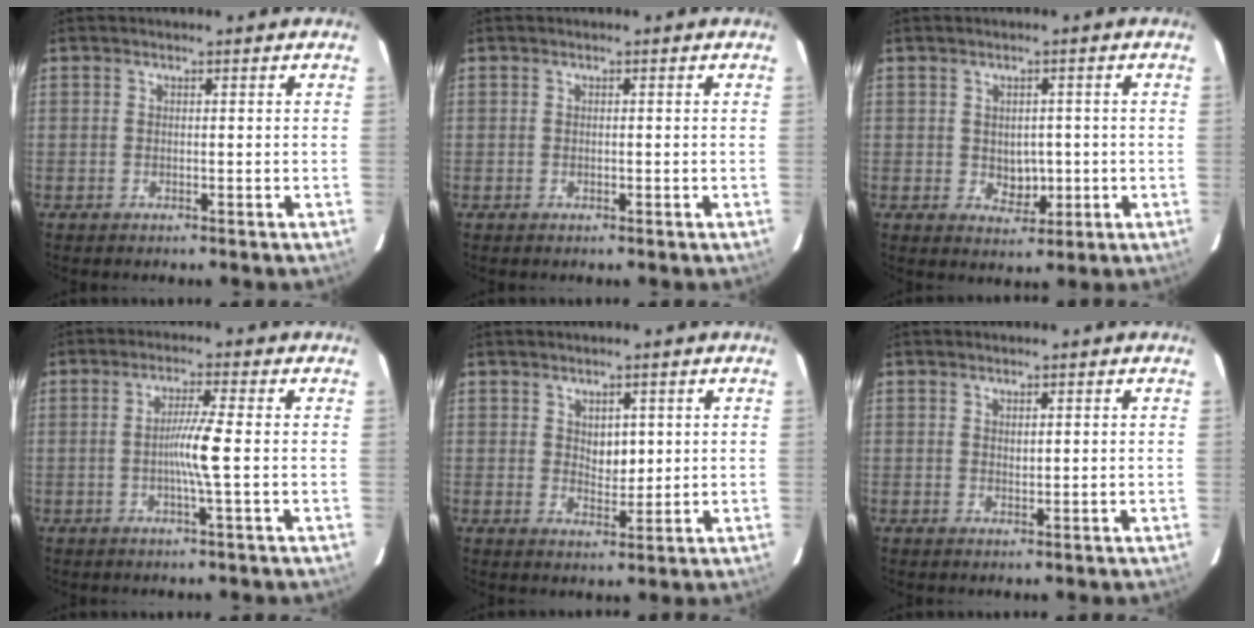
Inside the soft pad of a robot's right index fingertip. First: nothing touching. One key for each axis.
{"total": 0.0}
{"total": 3.9, "fx": -0.3, "fy": 2.8, "fz": 2.7, "tx": -0.029, "ty": -0.001, "tz": 0.005}
{"total": 4.9, "fx": -0.6, "fy": -0.9, "fz": 4.8, "tx": -0.090, "ty": -0.002, "tz": -0.014}
{"total": 1.8, "fx": 0.4, "fy": 1.2, "fz": 1.2, "tx": -0.014, "ty": -0.003, "tz": 0.008}
{"total": 1.1, "fx": 0.3, "fy": 0.4, "fz": 1.0, "tx": -0.018, "ty": -0.002, "tz": 0.007}